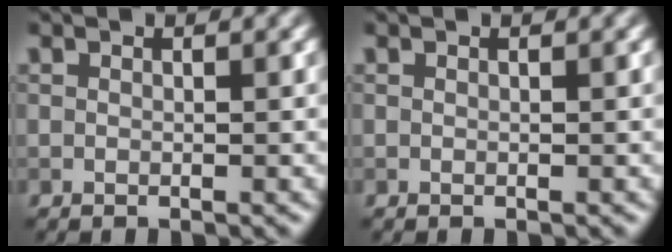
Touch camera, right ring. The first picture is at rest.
{"total": 0.0}